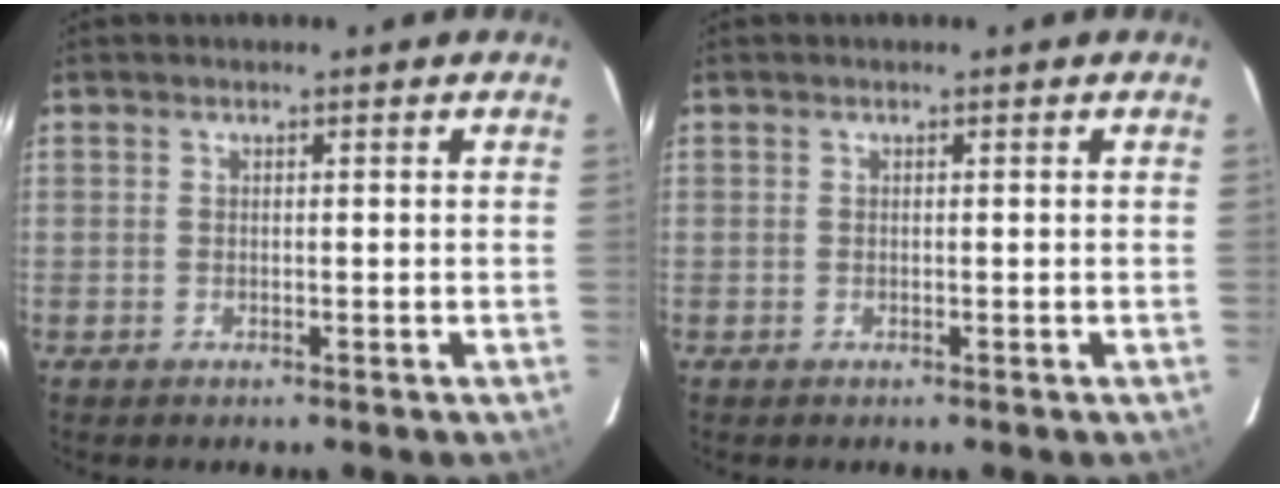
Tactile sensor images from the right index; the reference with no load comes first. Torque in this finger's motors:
{"motor_torque": [-0.13, 0.13, -0.03, 0.00]}